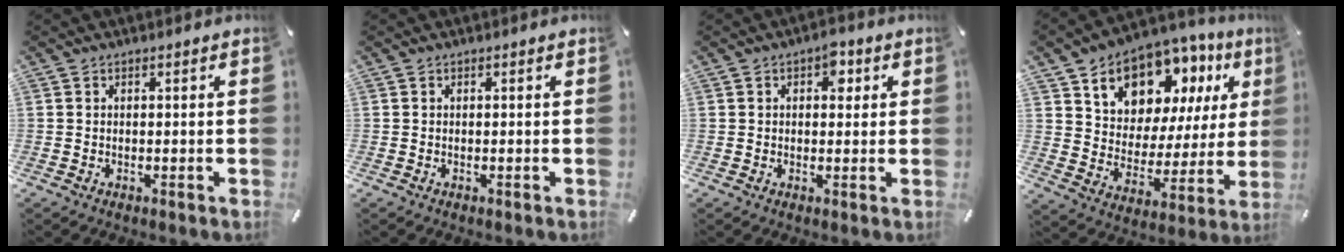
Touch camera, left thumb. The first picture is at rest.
{"total": 0.0}
{"total": 4.0, "force": [1.5, 2.5, 2.8], "torque": [-0.020, -0.007, 0.014]}
{"total": 12.2, "force": [8.6, 7.9, 3.4], "torque": [-0.066, -0.076, 0.156]}